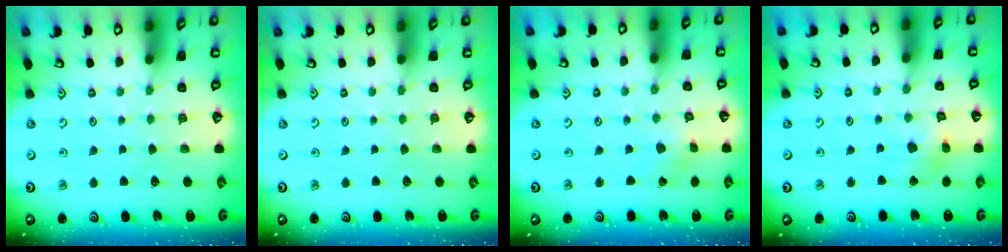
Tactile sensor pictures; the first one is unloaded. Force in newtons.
{"total": 0.0}
{"total": 1.1, "press": 1.0, "slide": 0.1}
{"total": 6.9, "press": 6.8, "slide": 0.8}